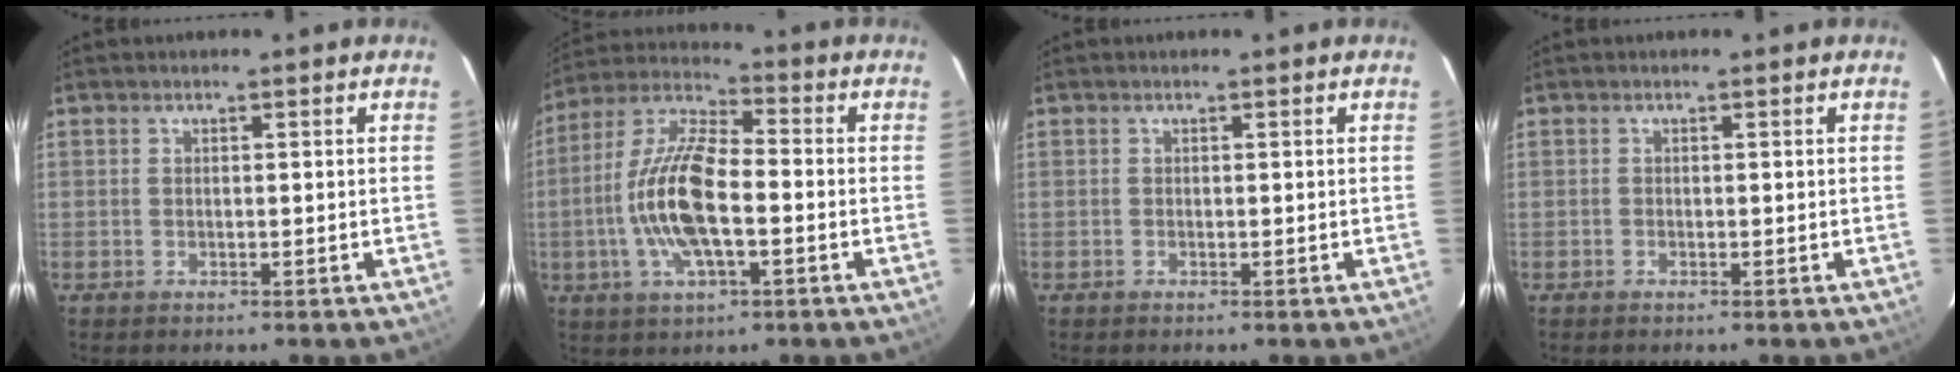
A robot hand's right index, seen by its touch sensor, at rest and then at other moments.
{"total": 14.9, "force": [-2.9, 5.6, 13.5], "torque": [-0.281, 0.004, -0.061]}
{"total": 0.0}
{"total": 0.0}